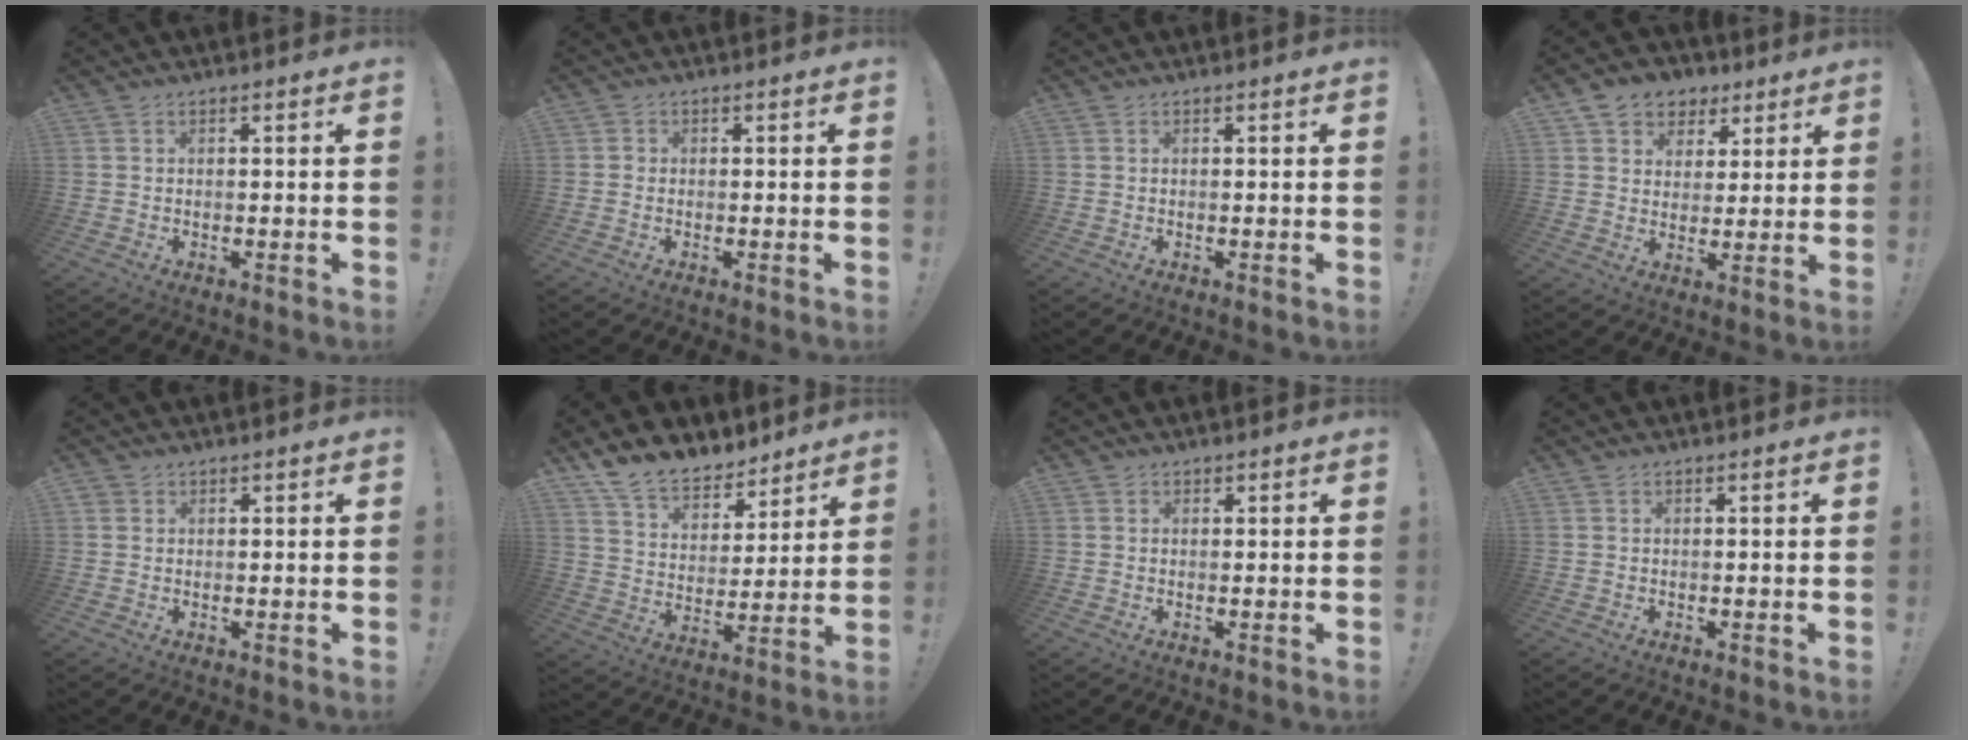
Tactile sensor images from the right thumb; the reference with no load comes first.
{"total": 1.0, "force": [-0.3, 0.9, 0.2], "torque": [-0.009, 0.006, -0.004]}
{"total": 0.0}
{"total": 8.5, "force": [4.5, 6.9, 1.9], "torque": [-0.032, -0.020, 0.091]}
{"total": 1.4, "force": [1.1, 0.8, 0.2], "torque": [0.003, -0.004, 0.021]}
{"total": 12.1, "force": [10.3, 5.7, 2.9], "torque": [-0.063, -0.081, 0.197]}
{"total": 0.6, "force": [0.4, 0.4, 0.1], "torque": [0.000, 0.000, 0.007]}
{"total": 0.0}